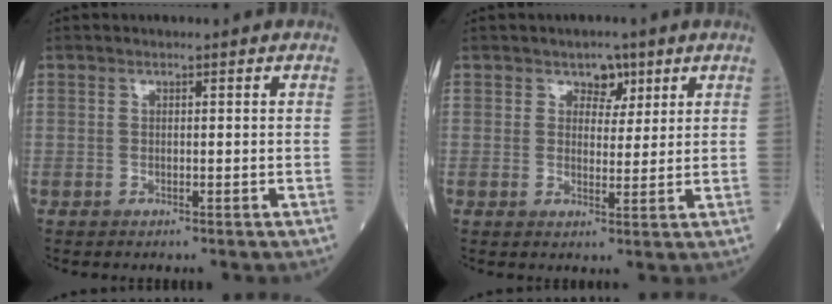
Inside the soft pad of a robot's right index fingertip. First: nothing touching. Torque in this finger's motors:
{"motor_torque": [-0.07, 0.00, 0.00, 0.03]}